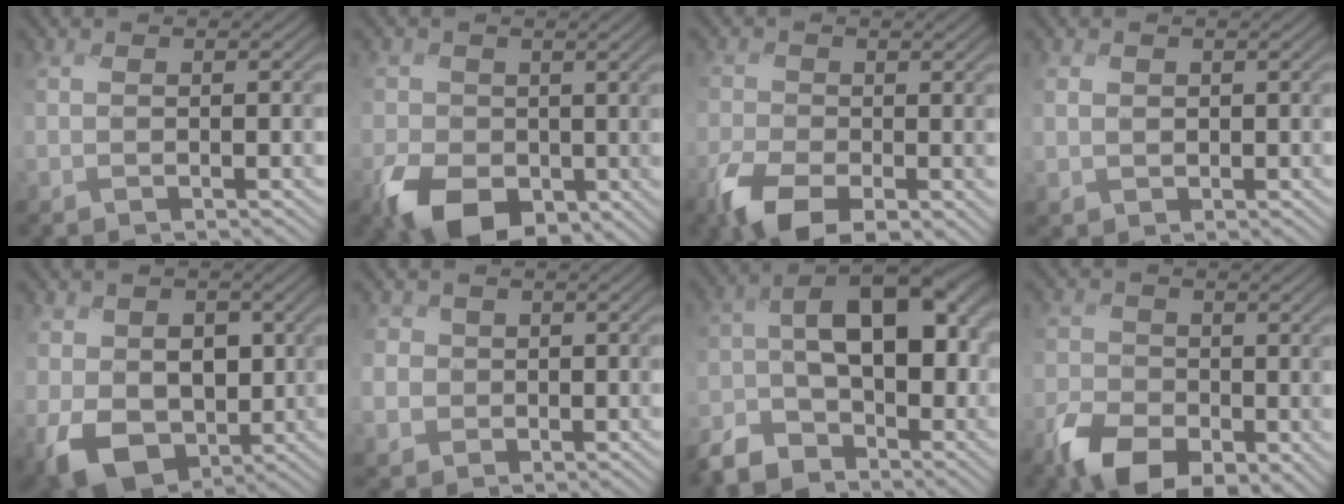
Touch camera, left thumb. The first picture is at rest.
{"total": 5.6, "force": [-2.2, 4.4, 2.8], "torque": [-0.050, -0.013, -0.052]}
{"total": 5.8, "force": [-3.3, 3.2, 3.5], "torque": [-0.075, -0.015, -0.072]}
{"total": 1.4, "force": [0.3, 1.4, 0.0], "torque": [-0.017, -0.003, 0.001]}
{"total": 10.7, "force": [-2.4, 8.1, 6.6], "torque": [-0.128, -0.025, -0.036]}
{"total": 2.6, "force": [-0.2, 2.6, -0.4], "torque": [-0.002, -0.006, -0.018]}
{"total": 12.4, "force": [-5.7, 7.3, 8.2], "torque": [-0.126, -0.017, -0.110]}
{"total": 6.7, "force": [-3.9, 4.1, 3.6], "torque": [-0.063, -0.019, -0.079]}